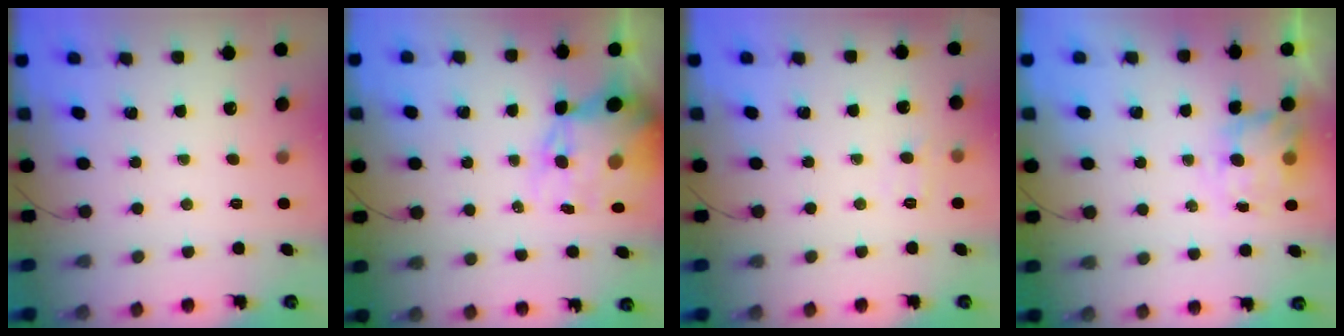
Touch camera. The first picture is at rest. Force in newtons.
{"total": 12.1, "press": 11.7, "slide": 3.0}
{"total": 5.9, "press": 5.7, "slide": 1.5}
{"total": 5.1, "press": 5.0, "slide": 1.3}